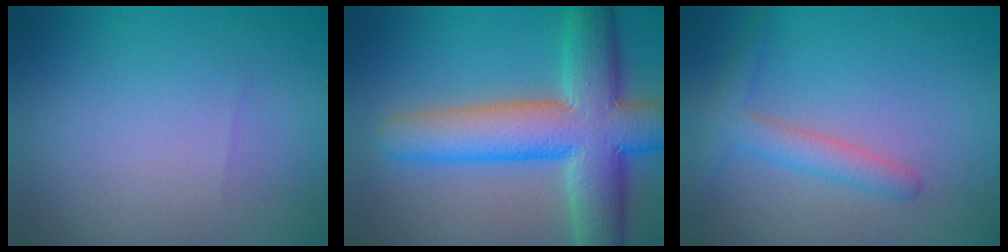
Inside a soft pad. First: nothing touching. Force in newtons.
{"total": 10.3, "press": 10.3, "slide": 0.5}
{"total": 2.1, "press": 2.1, "slide": 0.2}